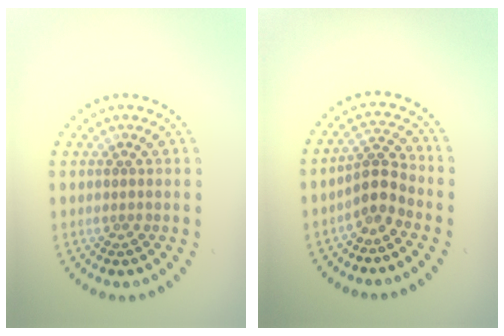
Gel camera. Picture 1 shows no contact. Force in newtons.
{"total": 2.6, "press": 2.1, "slide": 1.6}